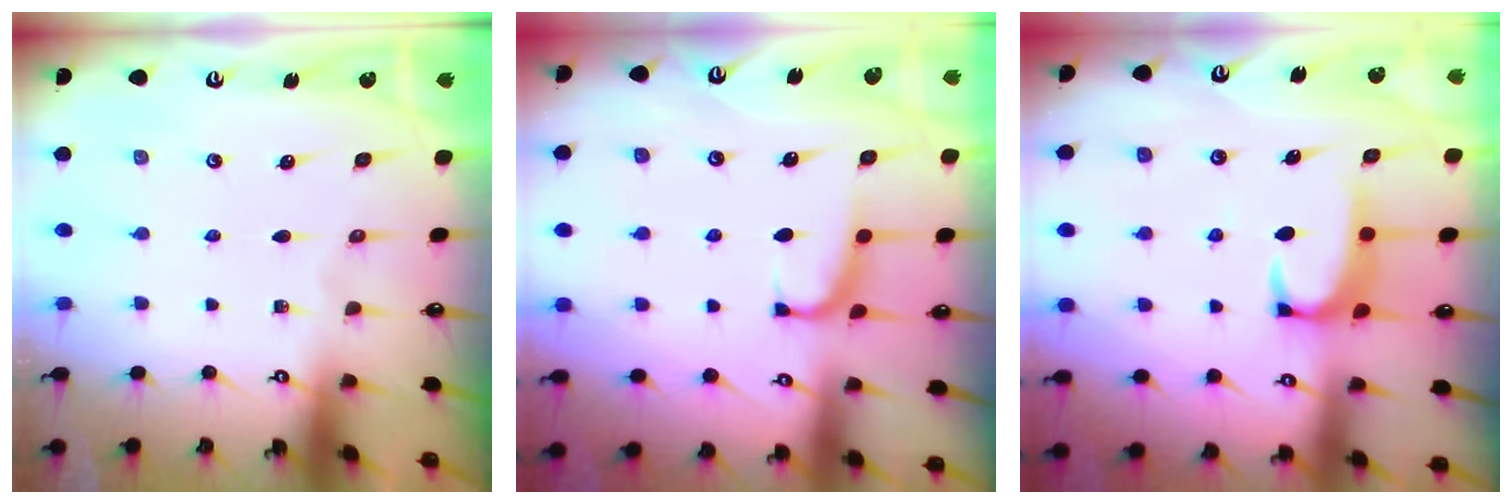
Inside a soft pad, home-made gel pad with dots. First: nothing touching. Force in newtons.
{"total": 1.4, "press": 1.2, "slide": 0.7}
{"total": 1.8, "press": 1.7, "slide": 0.4}